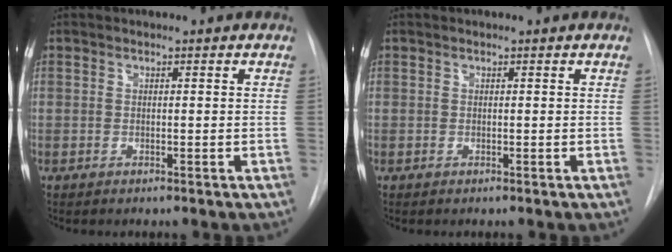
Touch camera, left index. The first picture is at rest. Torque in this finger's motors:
{"motor_torque": [-0.01, 0.01, 0.00, 0.00]}